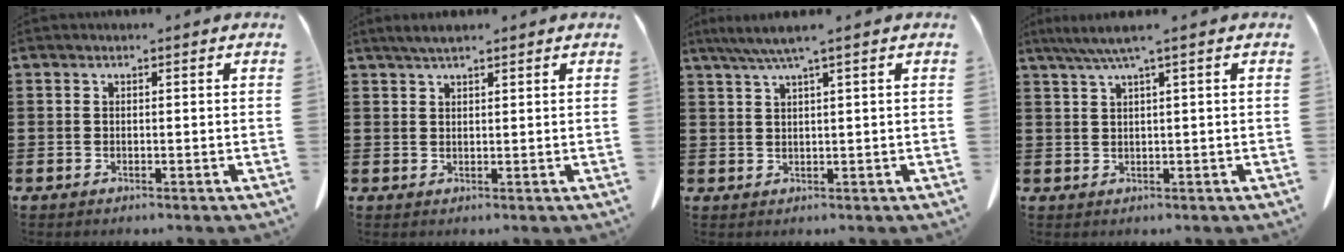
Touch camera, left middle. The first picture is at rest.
{"total": 2.1, "force": [1.7, 0.3, 1.2], "torque": [-0.027, 0.001, 0.033]}
{"total": 3.4, "force": [2.0, -0.4, 2.7], "torque": [-0.055, -0.002, 0.038]}
{"total": 3.3, "force": [1.5, -0.4, 2.9], "torque": [-0.055, -0.004, 0.028]}